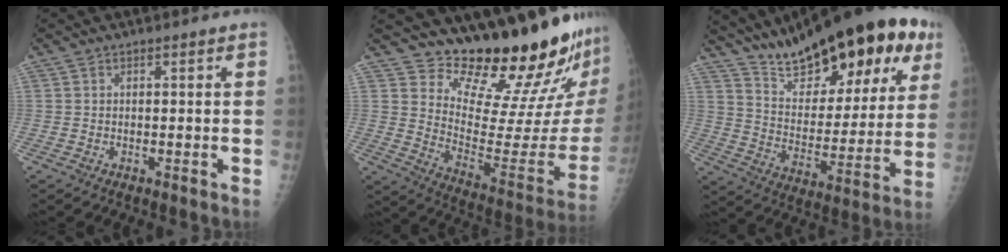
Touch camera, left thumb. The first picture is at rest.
{"total": 21.8, "force": [19.7, 3.2, 8.9], "torque": [-0.093, -0.201, 0.276]}
{"total": 27.0, "force": [17.8, 10.0, 17.7], "torque": [-0.227, -0.058, 0.277]}